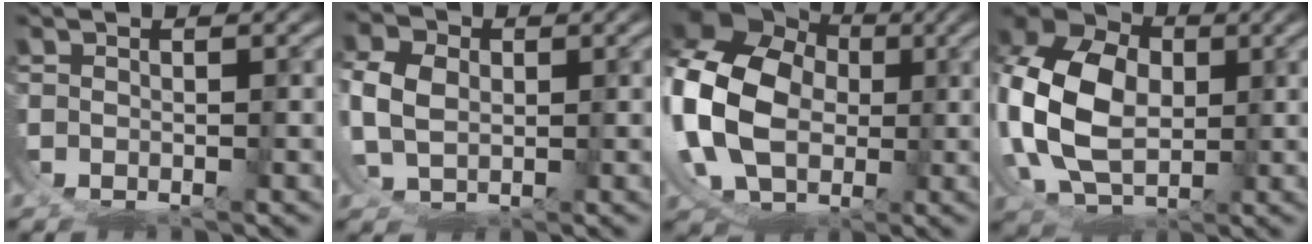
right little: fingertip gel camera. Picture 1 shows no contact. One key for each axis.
{"total": 3.7, "fx": 1.0, "fy": 2.5, "fz": 2.6, "tx": -0.054, "ty": -0.005, "tz": 0.027}
{"total": 13.7, "fx": 1.9, "fy": 10.5, "fz": 8.6, "tx": -0.204, "ty": -0.027, "tz": 0.040}
{"total": 11.0, "fx": 1.0, "fy": 7.7, "fz": 7.8, "tx": -0.189, "ty": -0.025, "tz": 0.034}